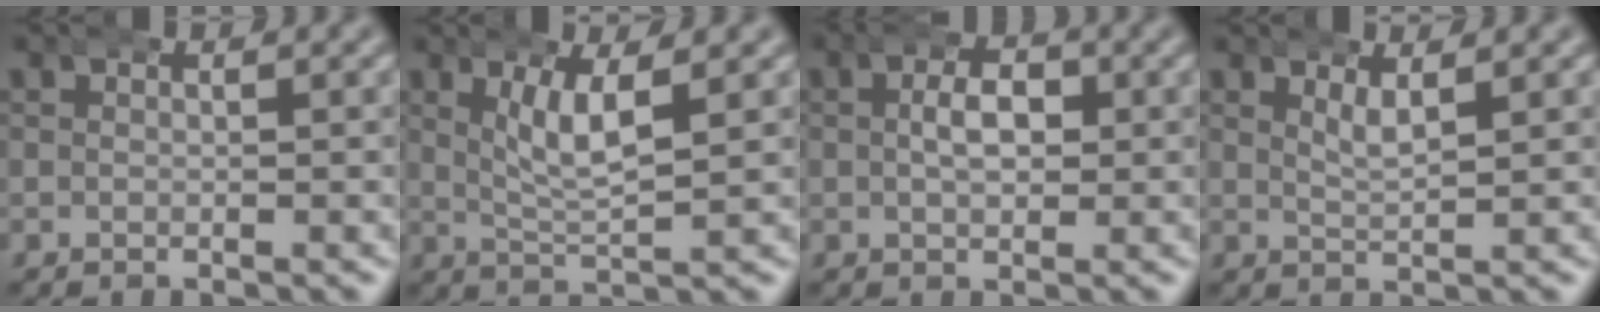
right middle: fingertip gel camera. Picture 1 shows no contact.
{"total": 3.7, "force": [1.5, 0.7, 3.3], "torque": [-0.064, -0.008, 0.034]}
{"total": 3.4, "force": [0.1, 1.8, 2.9], "torque": [-0.029, 0.011, -0.005]}
{"total": 2.0, "force": [1.5, 0.1, 1.4], "torque": [-0.028, -0.007, 0.032]}